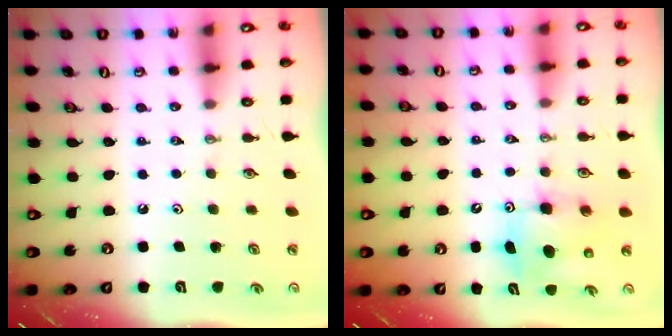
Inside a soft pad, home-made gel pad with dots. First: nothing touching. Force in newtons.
{"total": 8.1, "press": 7.9, "slide": 1.8}